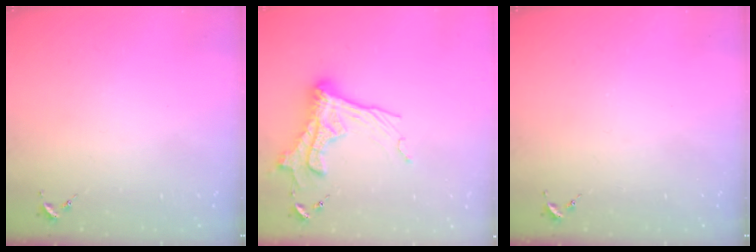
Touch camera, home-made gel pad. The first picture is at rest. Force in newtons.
{"total": 17.0, "press": 16.9, "slide": 1.4}
{"total": 0.0}